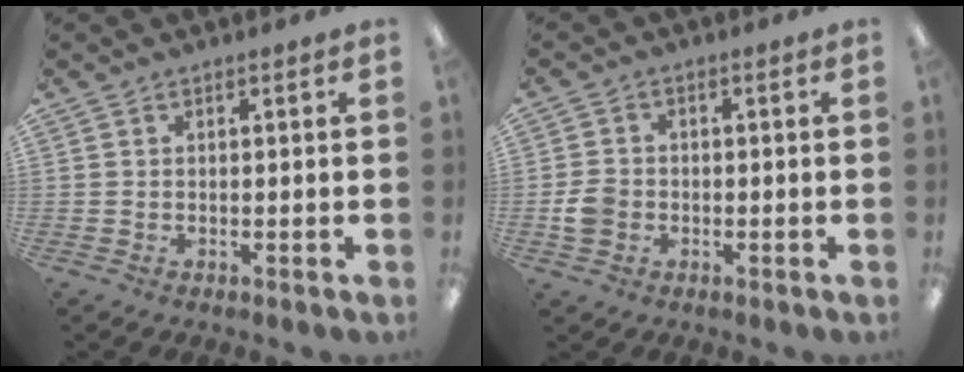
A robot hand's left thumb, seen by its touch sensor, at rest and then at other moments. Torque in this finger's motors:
{"motor_torque": [-0.63, 0.70, 0.28, -0.46, 0.00]}